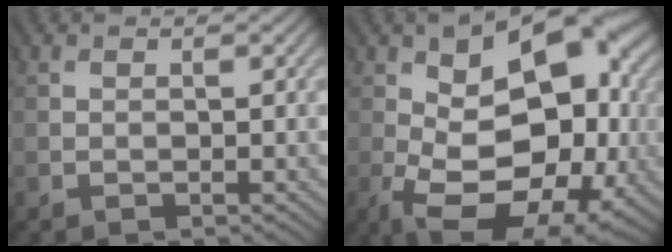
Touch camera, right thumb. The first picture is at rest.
{"total": 18.5, "force": [-1.3, 11.8, 14.2], "torque": [-0.219, -0.050, 0.016]}